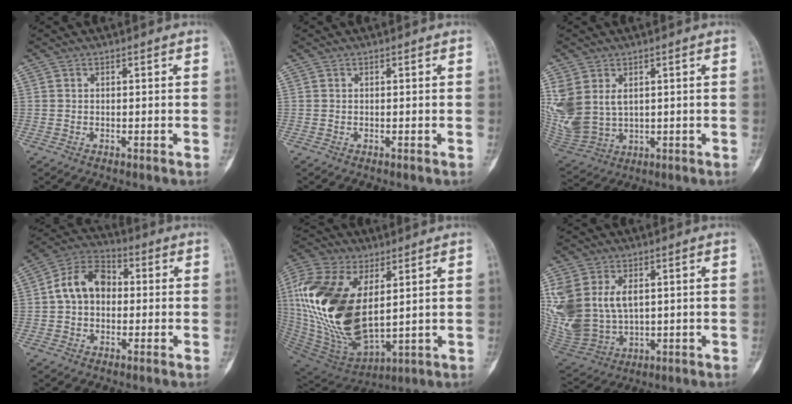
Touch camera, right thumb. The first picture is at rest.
{"total": 0.0}
{"total": 13.1, "force": [3.2, 9.6, 8.3], "torque": [-0.210, -0.009, 0.090]}
{"total": 10.4, "force": [0.5, 7.6, 7.1], "torque": [-0.110, 0.032, -0.005]}
{"total": 26.1, "force": [4.9, 14.1, 21.4], "torque": [-0.454, -0.028, 0.099]}
{"total": 17.9, "force": [3.6, 12.5, 12.3], "torque": [-0.297, -0.009, 0.097]}